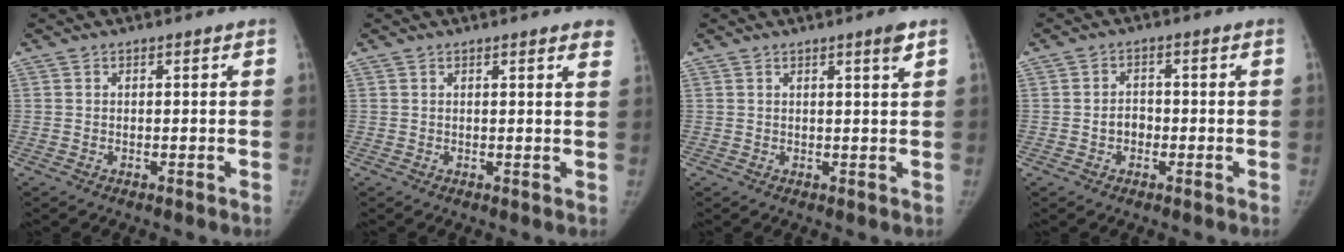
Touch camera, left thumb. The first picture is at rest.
{"total": 3.5, "force": [2.7, 0.5, 2.2], "torque": [-0.015, -0.005, 0.020]}
{"total": 2.3, "force": [1.4, -0.1, 1.8], "torque": [-0.026, -0.009, 0.021]}
{"total": 3.1, "force": [-0.9, 2.5, 1.6], "torque": [-0.011, 0.011, -0.019]}